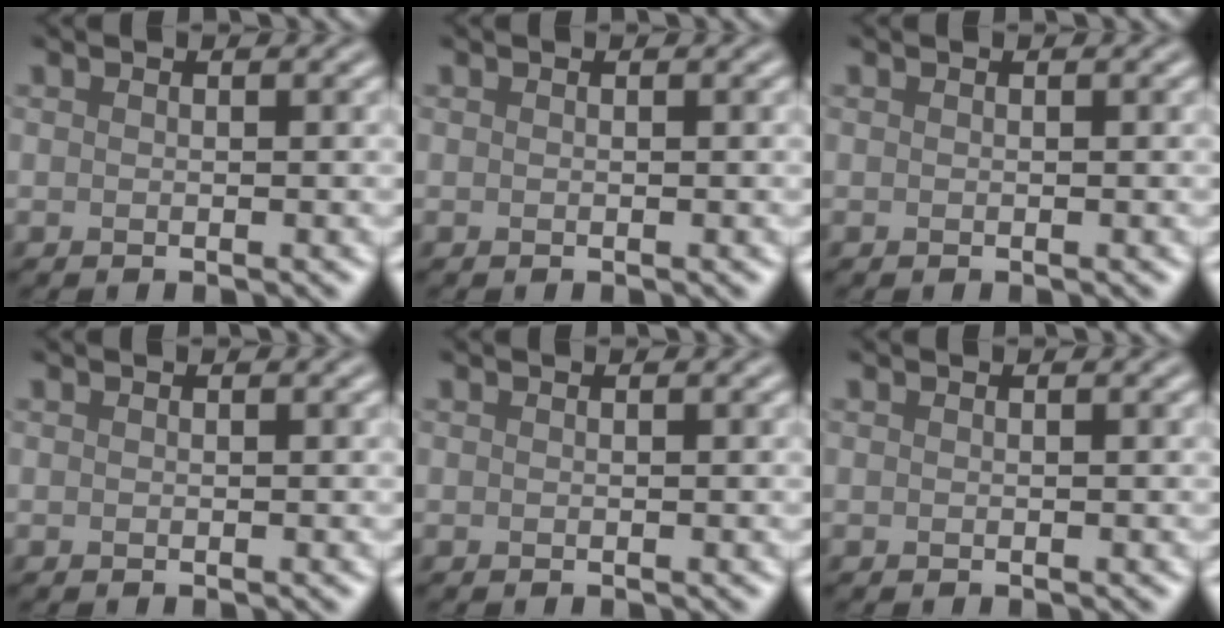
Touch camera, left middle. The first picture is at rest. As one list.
[{"total": 0.0}, {"total": 0.0}, {"total": 0.0}, {"total": 0.0}, {"total": 0.0}]